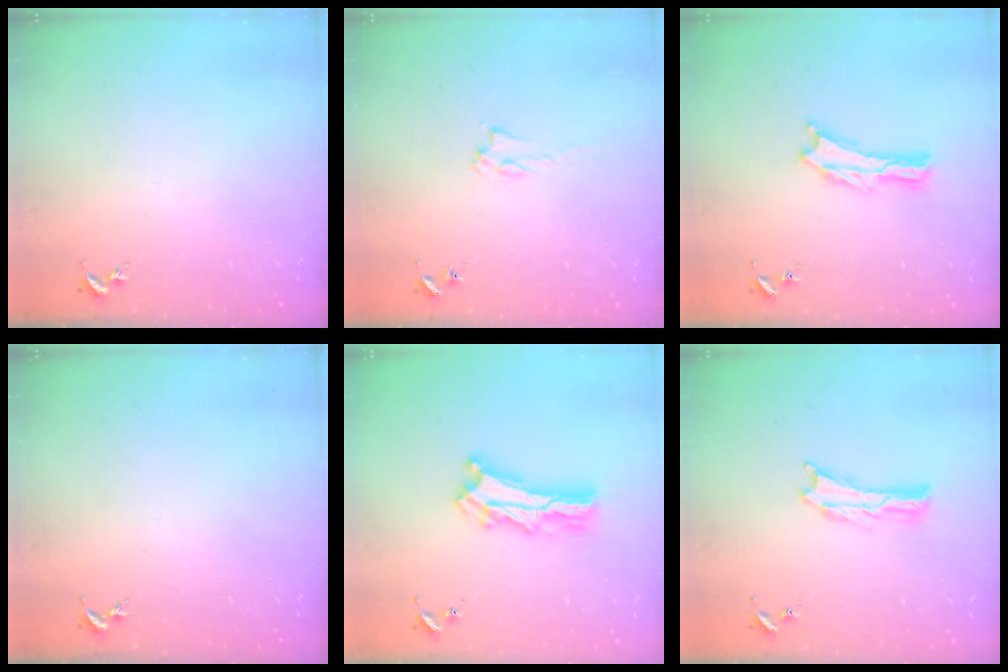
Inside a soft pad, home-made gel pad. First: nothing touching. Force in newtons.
{"total": 1.6, "press": 1.6, "slide": 0.2}
{"total": 0.6, "press": 0.6, "slide": 0.2}
{"total": 0.0}
{"total": 6.7, "press": 6.6, "slide": 0.5}
{"total": 0.0}